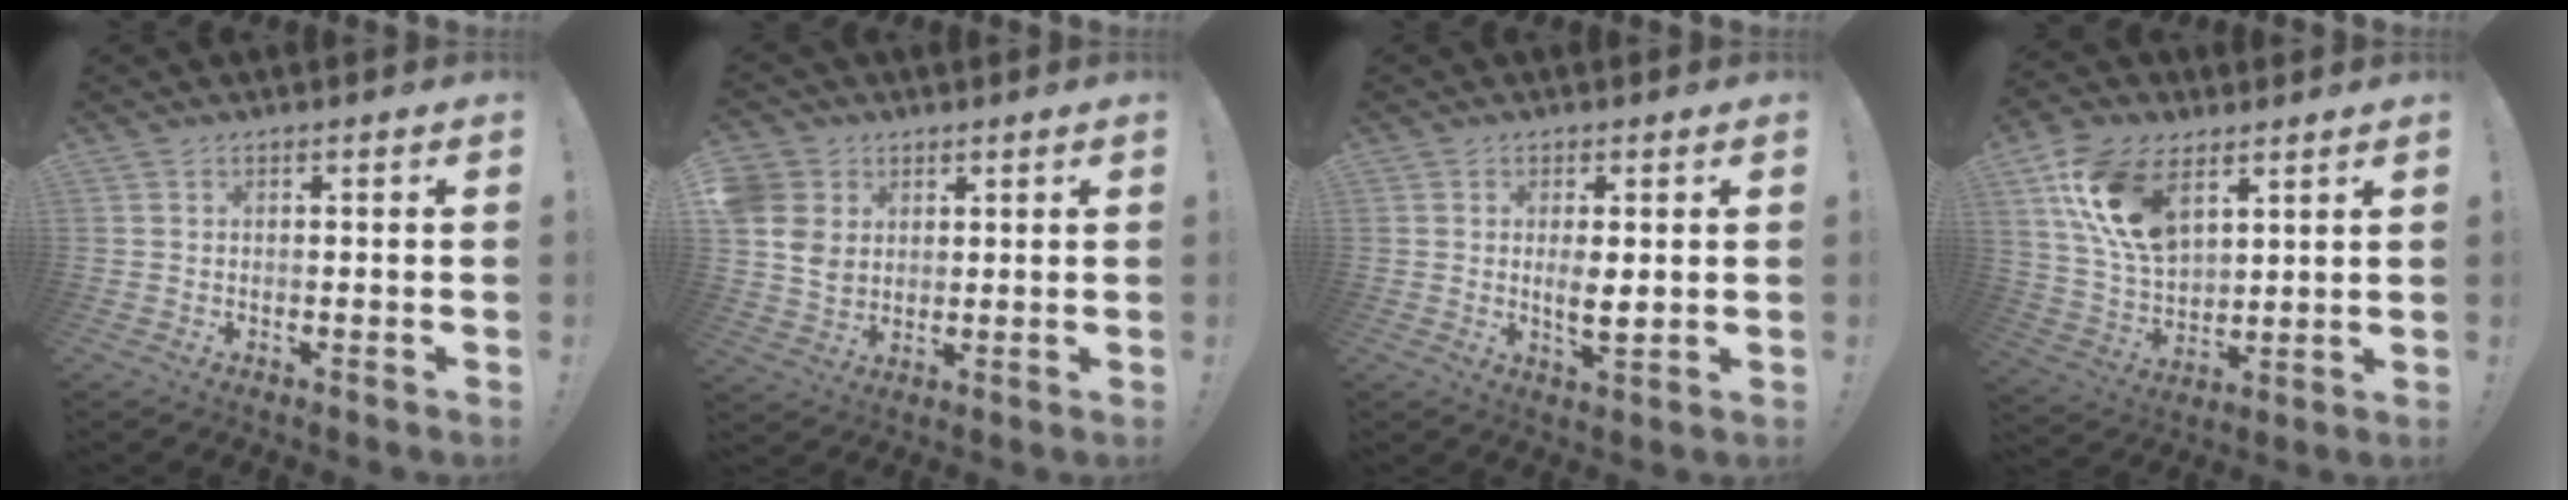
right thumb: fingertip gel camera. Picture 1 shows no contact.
{"total": 8.8, "force": [2.9, 7.7, 3.1], "torque": [-0.066, -0.016, 0.060]}
{"total": 4.4, "force": [0.4, 1.7, 4.1], "torque": [-0.059, -0.012, 0.002]}
{"total": 18.4, "force": [8.6, 11.1, 12.0], "torque": [-0.233, -0.031, 0.161]}